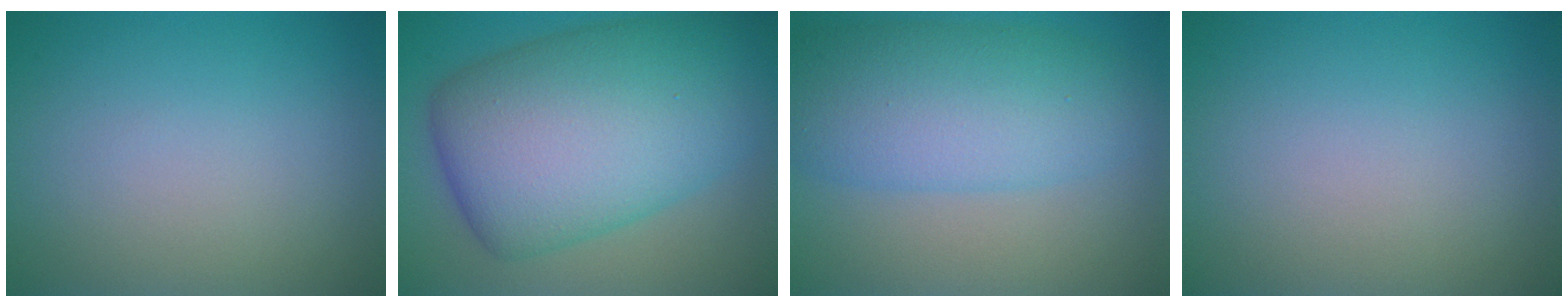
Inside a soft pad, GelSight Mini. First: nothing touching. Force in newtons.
{"total": 13.5, "press": 13.5, "slide": 0.2}
{"total": 7.7, "press": 7.7, "slide": 0.3}
{"total": 0.0}